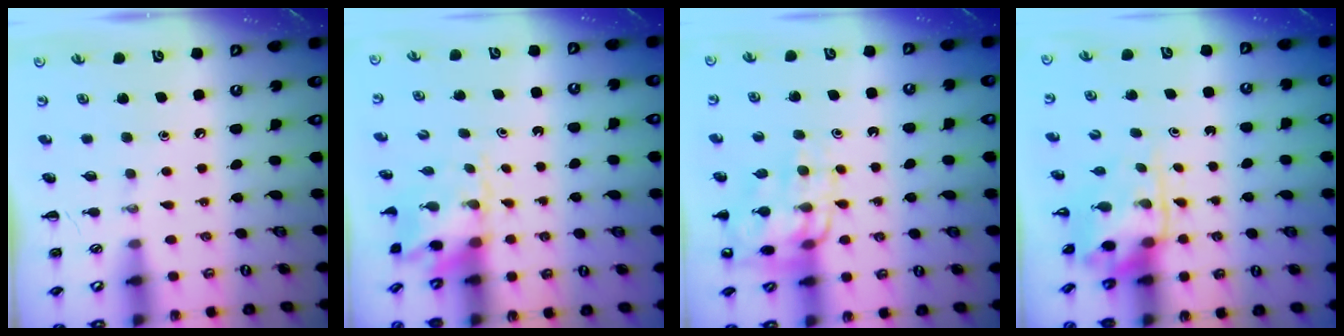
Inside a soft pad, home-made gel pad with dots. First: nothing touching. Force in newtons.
{"total": 2.9, "press": 2.8, "slide": 0.7}
{"total": 12.8, "press": 12.5, "slide": 2.5}
{"total": 3.5, "press": 3.4, "slide": 0.8}